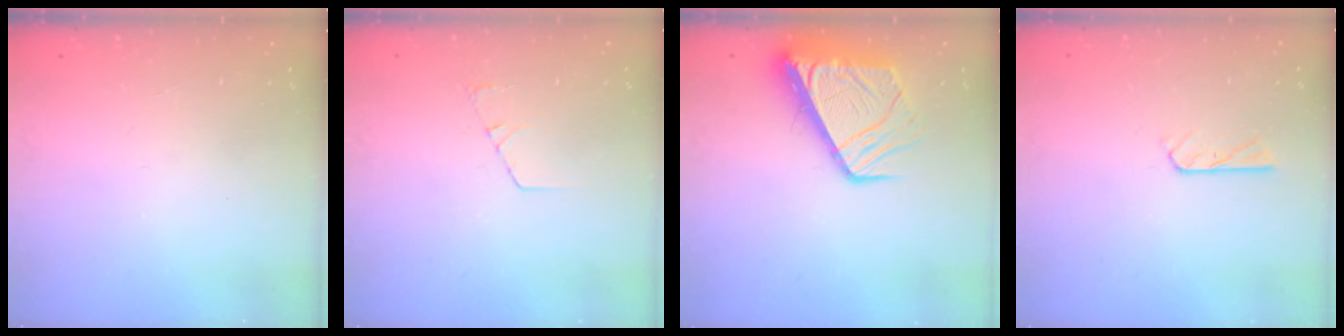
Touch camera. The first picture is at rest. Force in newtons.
{"total": 3.2, "press": 3.2, "slide": 0.3}
{"total": 10.6, "press": 10.5, "slide": 1.4}
{"total": 3.4, "press": 3.4, "slide": 0.2}